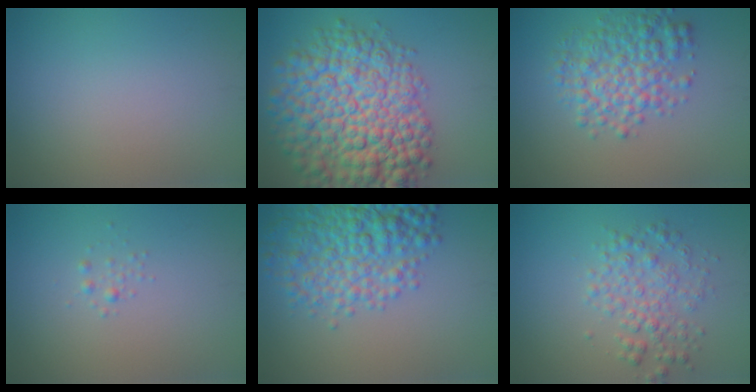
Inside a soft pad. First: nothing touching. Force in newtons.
{"total": 12.1, "press": 12.1, "slide": 0.4}
{"total": 5.0, "press": 5.0, "slide": 0.1}
{"total": 0.6, "press": 0.6, "slide": 0.0}
{"total": 6.8, "press": 6.8, "slide": 0.2}
{"total": 3.2, "press": 3.2, "slide": 0.0}